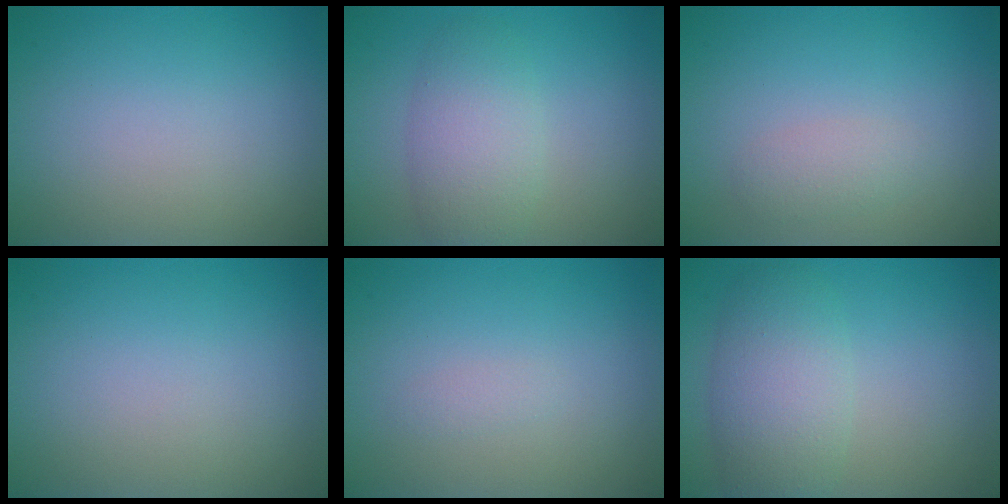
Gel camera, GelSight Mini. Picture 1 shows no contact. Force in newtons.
{"total": 4.0, "press": 4.0, "slide": 0.2}
{"total": 1.5, "press": 1.5, "slide": 0.1}
{"total": 0.0}
{"total": 0.6, "press": 0.6, "slide": 0.0}
{"total": 4.9, "press": 4.9, "slide": 0.5}